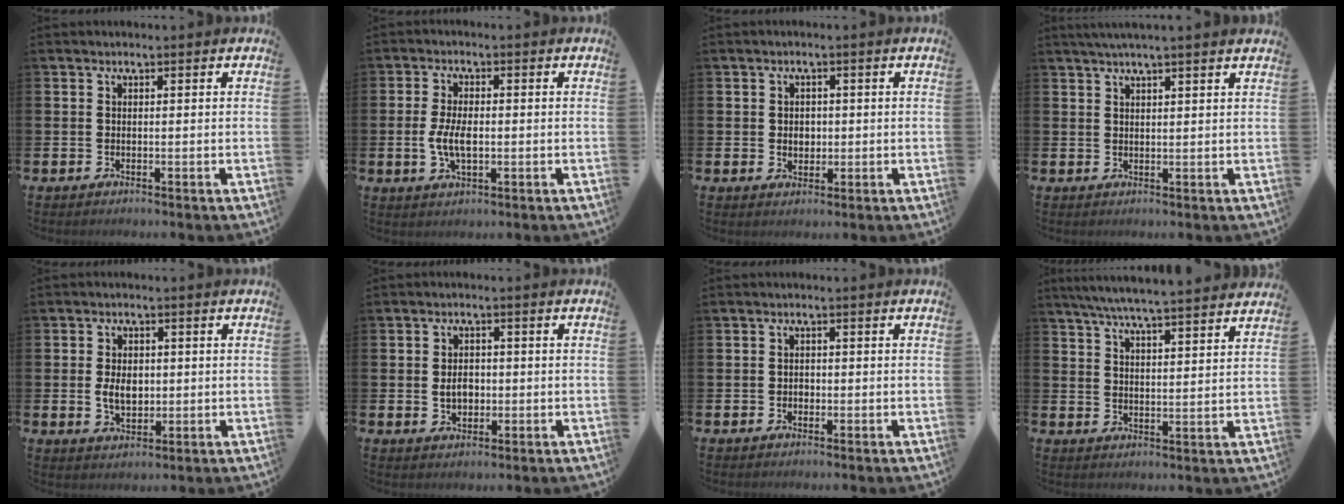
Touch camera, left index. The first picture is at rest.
{"total": 4.6, "force": [-0.3, 2.2, 4.0], "torque": [-0.081, -0.002, -0.012]}
{"total": 1.9, "force": [0.1, 1.7, 1.0], "torque": [0.000, 0.002, -0.006]}
{"total": 2.6, "force": [2.4, -0.4, 0.9], "torque": [-0.026, -0.001, 0.044]}
{"total": 4.0, "force": [0.0, 2.7, 2.9], "torque": [-0.036, 0.001, -0.006]}
{"total": 2.9, "force": [-0.2, 2.2, 2.0], "torque": [-0.018, -0.001, -0.011]}
{"total": 0.9, "force": [-0.3, 0.8, 0.4], "torque": [-0.002, 0.003, -0.008]}
{"total": 6.5, "force": [6.2, -0.2, 1.9], "torque": [-0.060, -0.034, 0.110]}